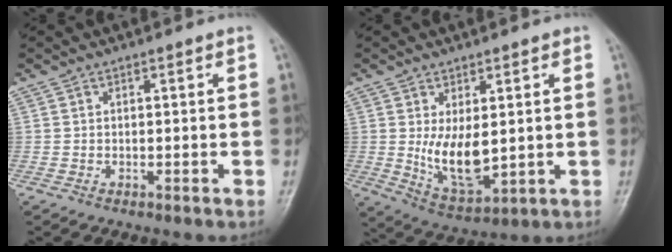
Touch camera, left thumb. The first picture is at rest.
{"total": 9.6, "force": [0.9, 4.9, 8.2], "torque": [-0.124, -0.028, 0.032]}